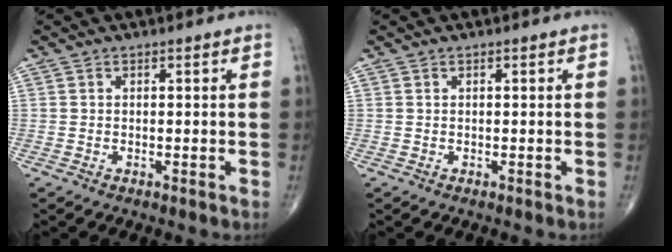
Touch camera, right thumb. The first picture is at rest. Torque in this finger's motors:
{"motor_torque": [-0.17, 0.17, 0.04, 0.22, 0.03]}